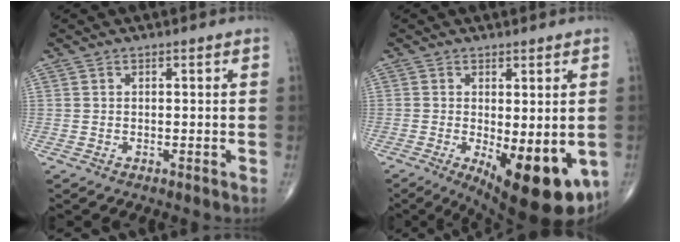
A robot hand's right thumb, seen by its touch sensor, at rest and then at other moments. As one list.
[{"total": 15.4, "force": [-4.5, 5.9, 13.5], "torque": [-0.153, -0.023, -0.045]}]